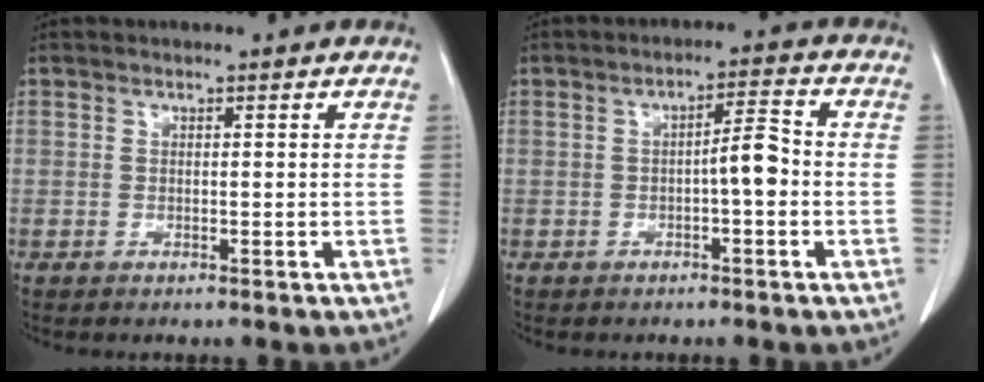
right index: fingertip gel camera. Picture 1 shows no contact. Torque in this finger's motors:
{"motor_torque": [0.57, -0.21, 0.10, 0.04]}